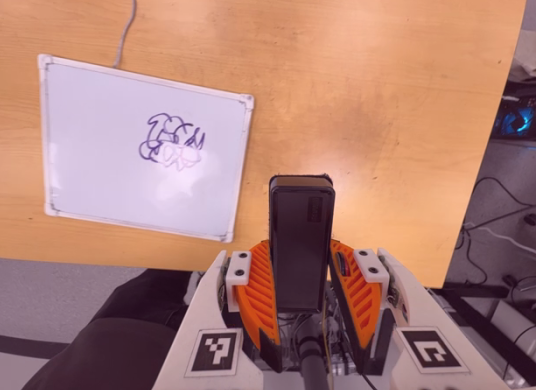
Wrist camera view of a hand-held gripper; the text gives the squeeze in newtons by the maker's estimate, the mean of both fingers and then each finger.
{"total": 4.1, "left": 2.7, "right": 5.6}